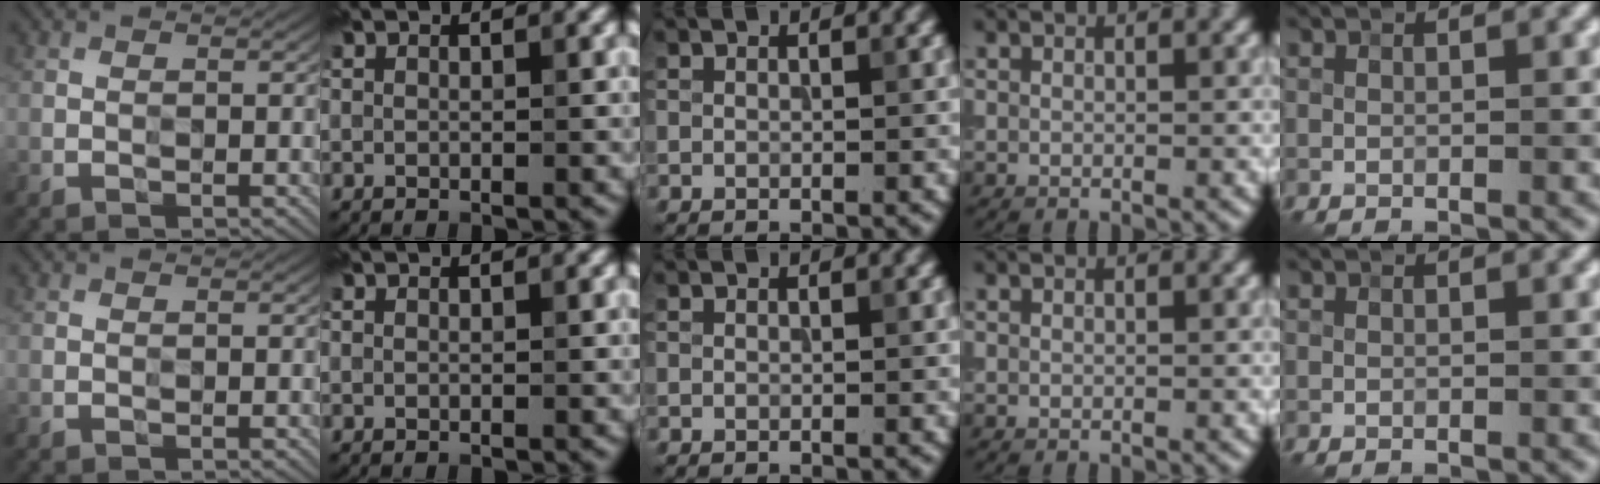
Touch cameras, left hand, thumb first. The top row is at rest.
{}